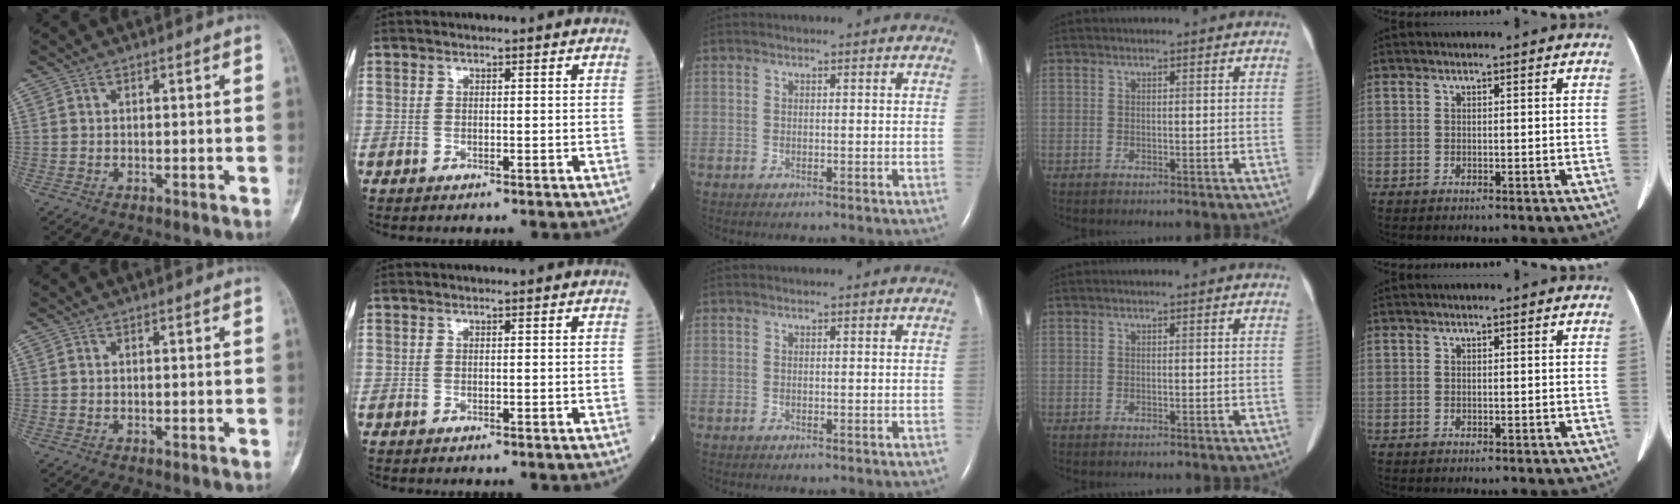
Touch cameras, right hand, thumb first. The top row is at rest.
{}